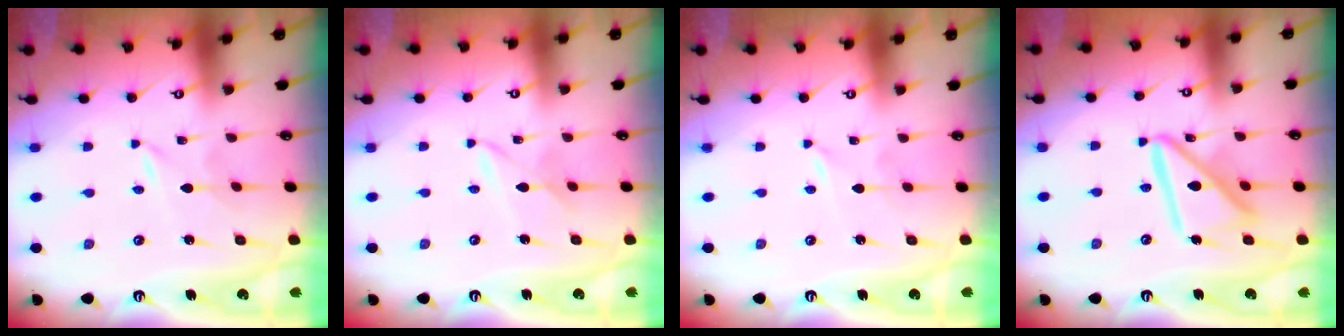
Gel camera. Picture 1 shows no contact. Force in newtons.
{"total": 2.9, "press": 2.9, "slide": 0.3}
{"total": 0.0}
{"total": 14.5, "press": 14.5, "slide": 1.5}